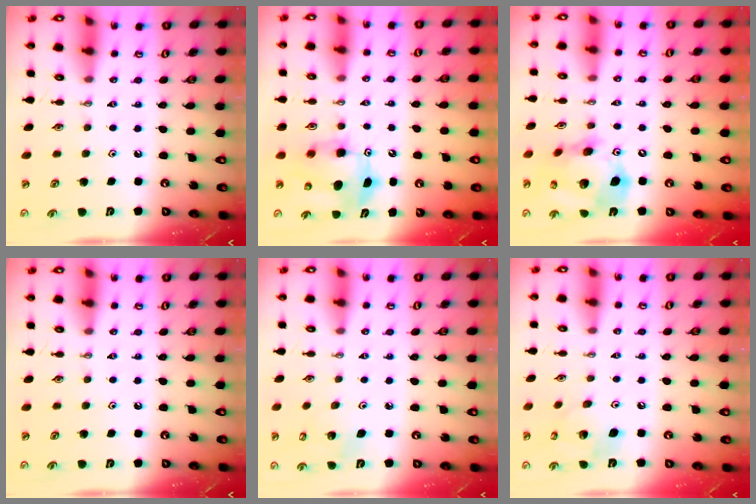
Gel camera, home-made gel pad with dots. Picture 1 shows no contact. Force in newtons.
{"total": 7.8, "press": 7.5, "slide": 2.0}
{"total": 17.9, "press": 17.8, "slide": 2.5}
{"total": 0.0}
{"total": 5.3, "press": 4.9, "slide": 1.8}
{"total": 12.5, "press": 12.3, "slide": 2.2}